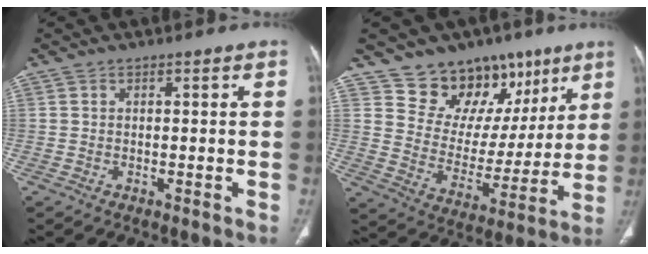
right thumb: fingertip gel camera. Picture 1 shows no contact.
{"total": 17.2, "force": [10.9, 11.8, 6.1], "torque": [-0.023, -0.047, 0.182]}